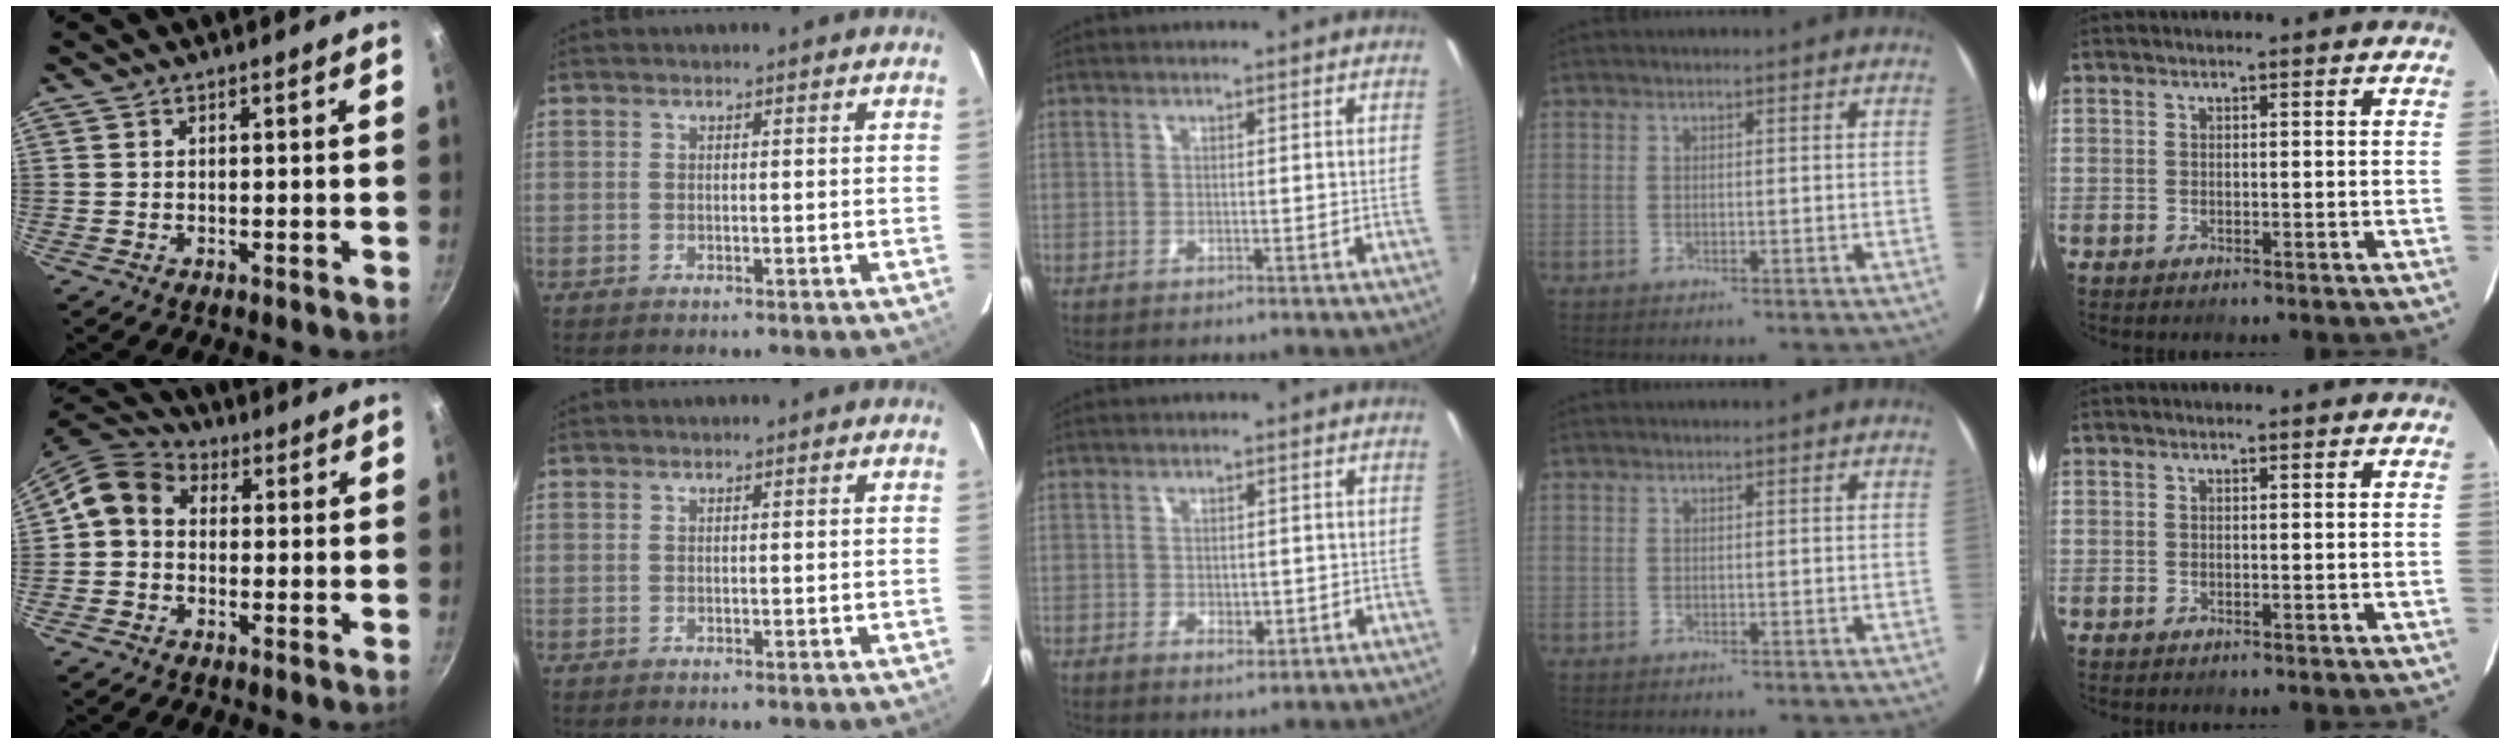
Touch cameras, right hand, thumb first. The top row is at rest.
{"thumb": {"total": 8.3, "force": [0.4, 6.8, 4.7], "torque": [-0.072, 0.025, -0.017]}, "middle": {"total": 2.4, "force": [-0.6, 1.6, 1.7], "torque": [-0.027, -0.004, -0.008]}}